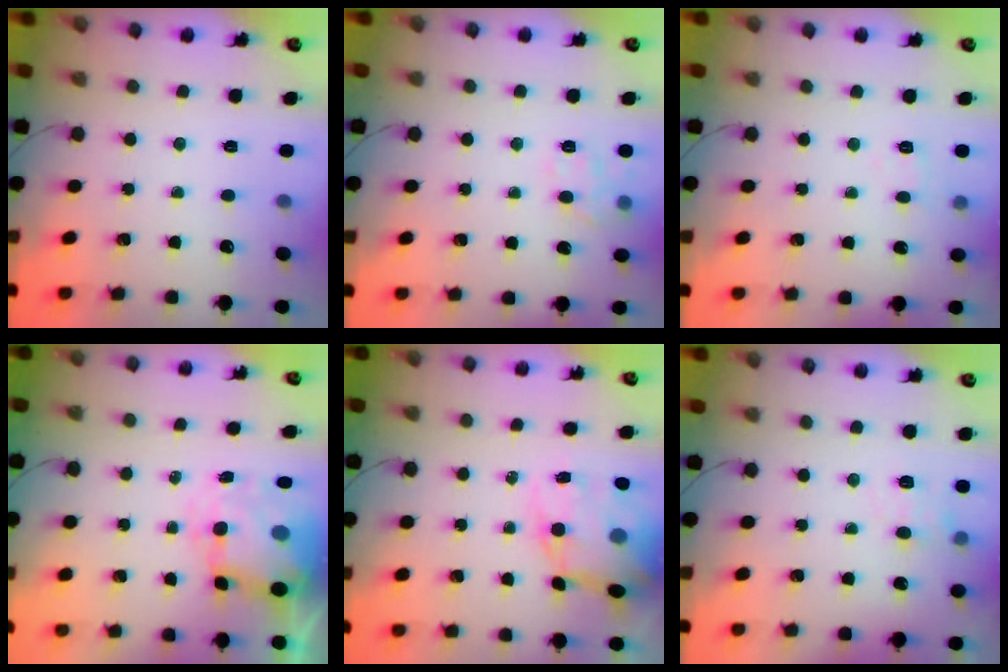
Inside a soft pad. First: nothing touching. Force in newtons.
{"total": 6.0, "press": 5.9, "slide": 1.1}
{"total": 4.4, "press": 4.1, "slide": 1.6}
{"total": 7.8, "press": 7.6, "slide": 1.7}
{"total": 14.2, "press": 13.8, "slide": 3.5}
{"total": 7.5, "press": 7.2, "slide": 1.8}